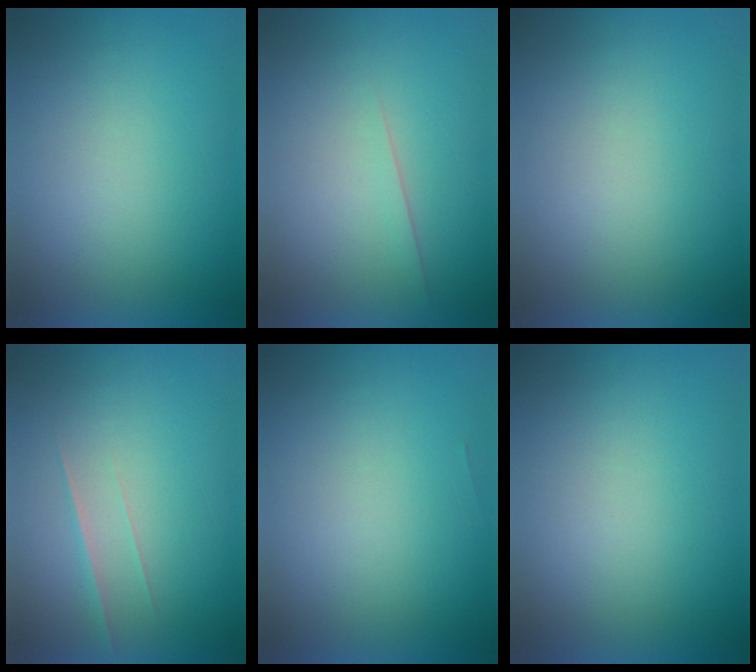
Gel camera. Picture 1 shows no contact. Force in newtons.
{"total": 1.6}
{"total": 0.0}
{"total": 1.5}
{"total": 1.2}
{"total": 0.0}